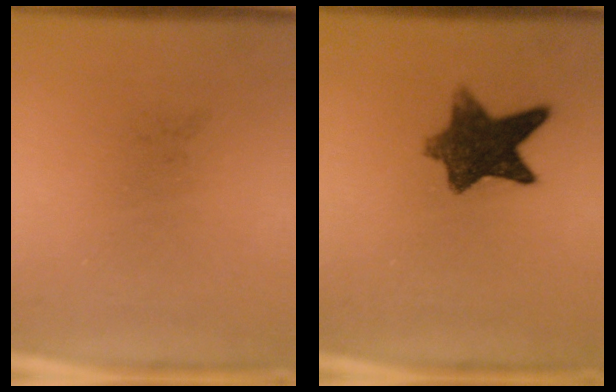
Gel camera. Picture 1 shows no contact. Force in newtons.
{"total": 9.3}